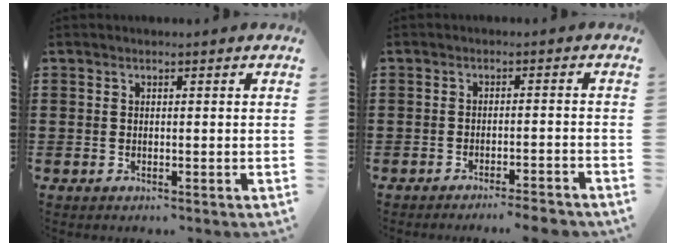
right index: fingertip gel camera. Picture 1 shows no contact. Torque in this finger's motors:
{"motor_torque": [0.24, -0.16, 0.38, 0.06]}